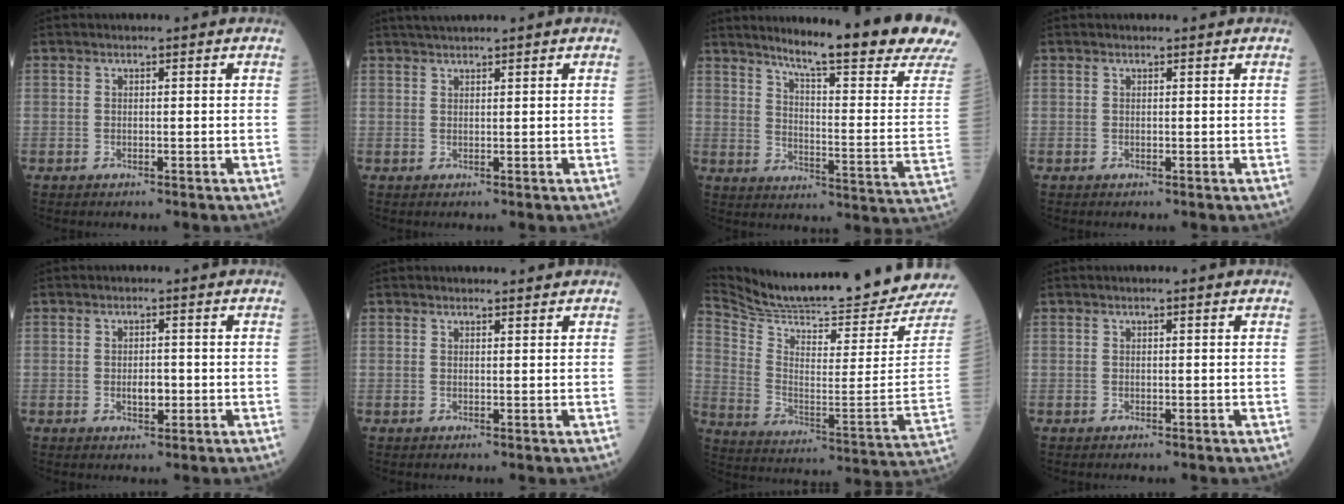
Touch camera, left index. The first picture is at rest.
{"total": 4.0, "force": [3.6, 0.5, 1.7], "torque": [-0.029, 0.028, 0.067]}
{"total": 21.8, "force": [18.6, -1.1, 11.3], "torque": [-0.166, -0.087, 0.242]}
{"total": 0.6, "force": [0.5, 0.3, 0.0], "torque": [0.002, 0.003, 0.005]}
{"total": 2.5, "force": [-0.3, 1.5, 2.0], "torque": [-0.036, 0.000, 0.002]}
{"total": 1.7, "force": [1.7, 0.4, 0.0], "torque": [-0.003, 0.005, 0.028]}
{"total": 26.5, "force": [25.1, -1.0, 8.6], "torque": [-0.171, -0.113, 0.365]}
{"total": 0.7, "force": [0.6, 0.2, 0.4], "torque": [-0.010, 0.008, 0.009]}